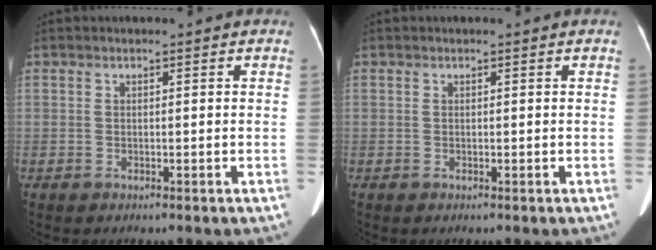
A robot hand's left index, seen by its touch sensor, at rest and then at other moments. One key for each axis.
{"total": 0.0}